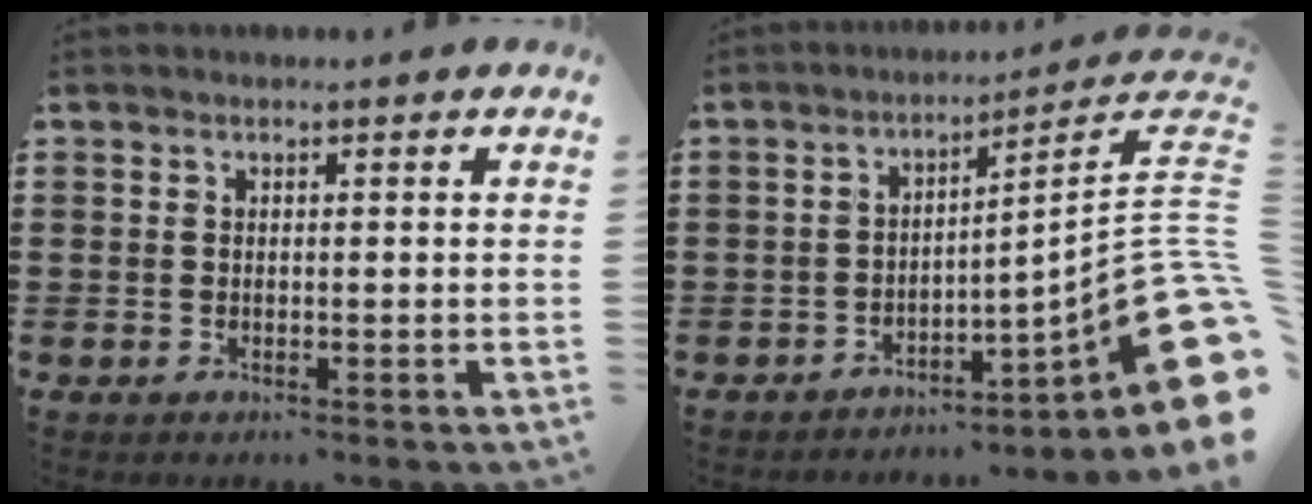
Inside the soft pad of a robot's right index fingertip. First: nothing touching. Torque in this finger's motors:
{"motor_torque": [0.72, -0.64, 0.59, 0.08]}